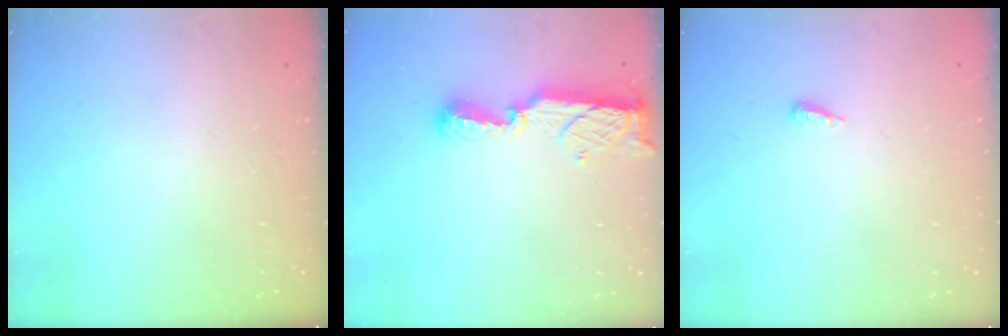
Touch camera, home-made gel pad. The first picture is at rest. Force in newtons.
{"total": 8.4, "press": 8.4, "slide": 0.5}
{"total": 4.1, "press": 4.1, "slide": 0.4}